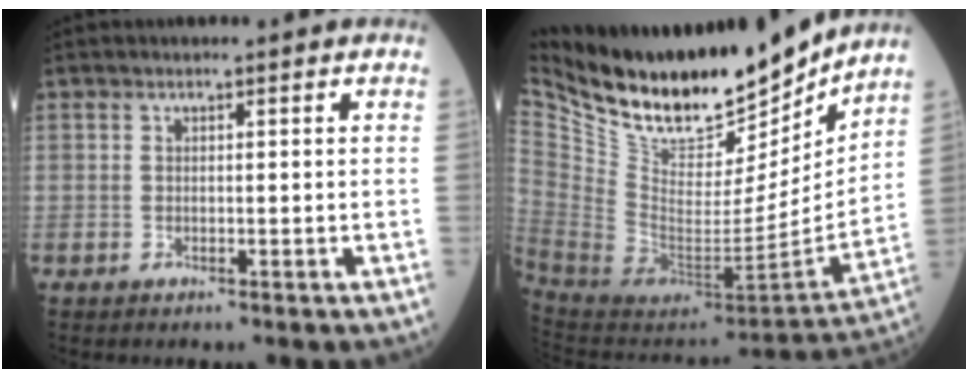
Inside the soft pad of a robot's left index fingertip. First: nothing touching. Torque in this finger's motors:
{"motor_torque": [0.98, -1.16, 0.24, 0.06]}